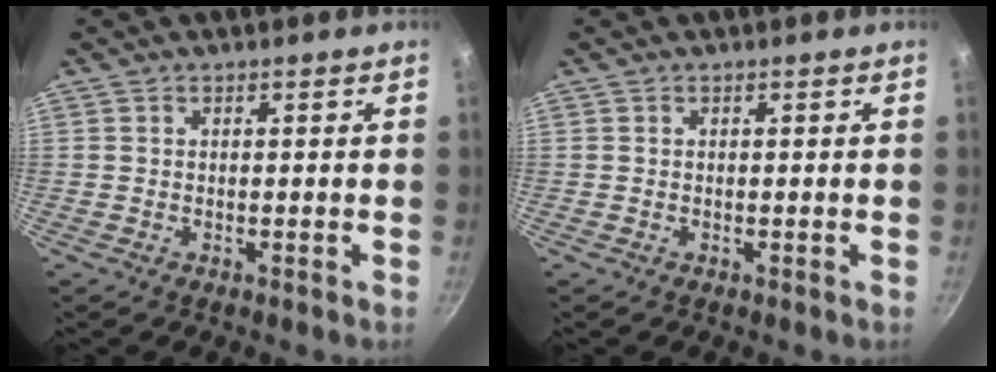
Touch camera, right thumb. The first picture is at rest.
{"total": 0.0}